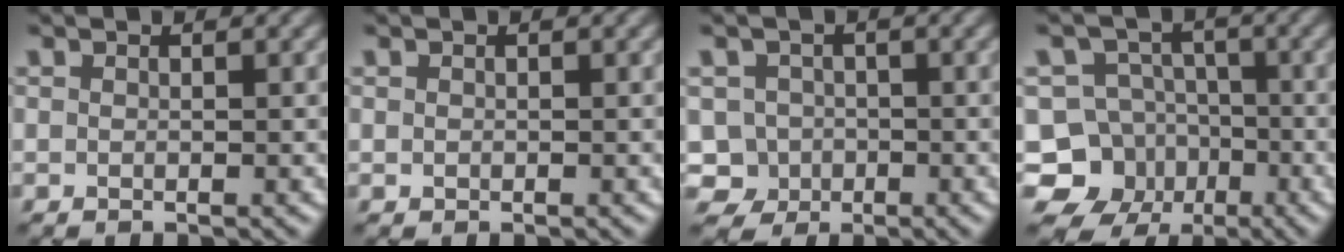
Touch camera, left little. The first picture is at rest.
{"total": 0.0}
{"total": 4.2, "force": [-1.2, 3.9, 1.0], "torque": [0.001, 0.016, -0.043]}
{"total": 9.9, "force": [-4.3, 8.7, 2.0], "torque": [-0.034, -0.005, -0.091]}